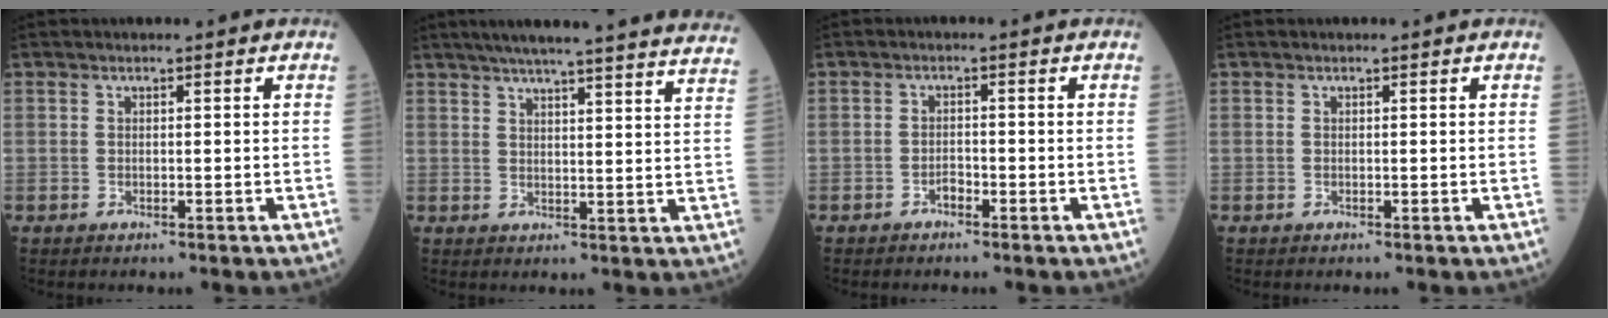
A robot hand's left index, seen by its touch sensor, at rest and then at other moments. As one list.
[{"total": 28.1, "force": [25.7, 0.4, 11.3], "torque": [-0.171, -0.046, 0.306]}, {"total": 1.4, "force": [-1.1, 0.5, 0.7], "torque": [-0.010, 0.003, -0.019]}, {"total": 0.0}]